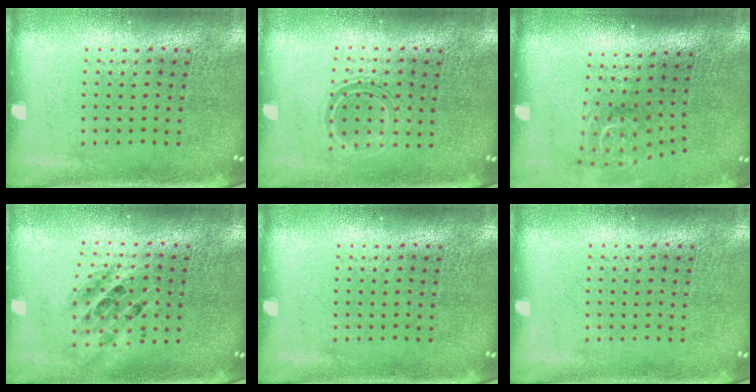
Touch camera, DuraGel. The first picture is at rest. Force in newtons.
{"total": 1.2, "press": 0.9, "slide": 0.7}
{"total": 1.8, "press": 1.3, "slide": 1.2}
{"total": 1.6, "press": 1.3, "slide": 0.8}
{"total": 0.0}
{"total": 0.0}